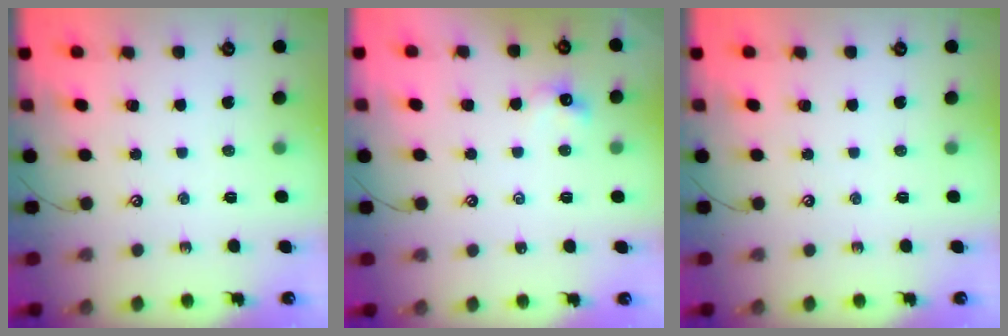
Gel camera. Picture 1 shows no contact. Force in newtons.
{"total": 2.2, "press": 2.1, "slide": 0.7}
{"total": 0.0}